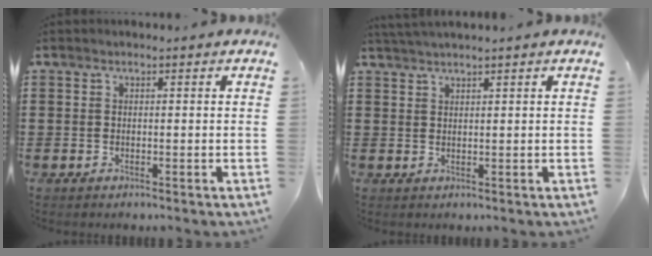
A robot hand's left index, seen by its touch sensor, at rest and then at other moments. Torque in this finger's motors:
{"motor_torque": [0.62, -0.42, 0.14, 0.04]}